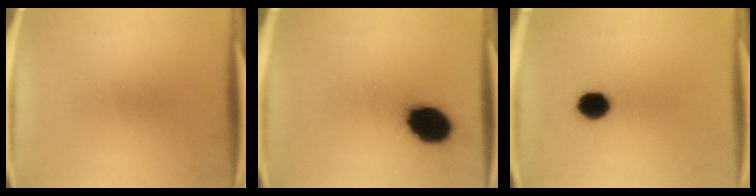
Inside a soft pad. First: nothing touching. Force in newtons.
{"total": 12.5}
{"total": 6.8}